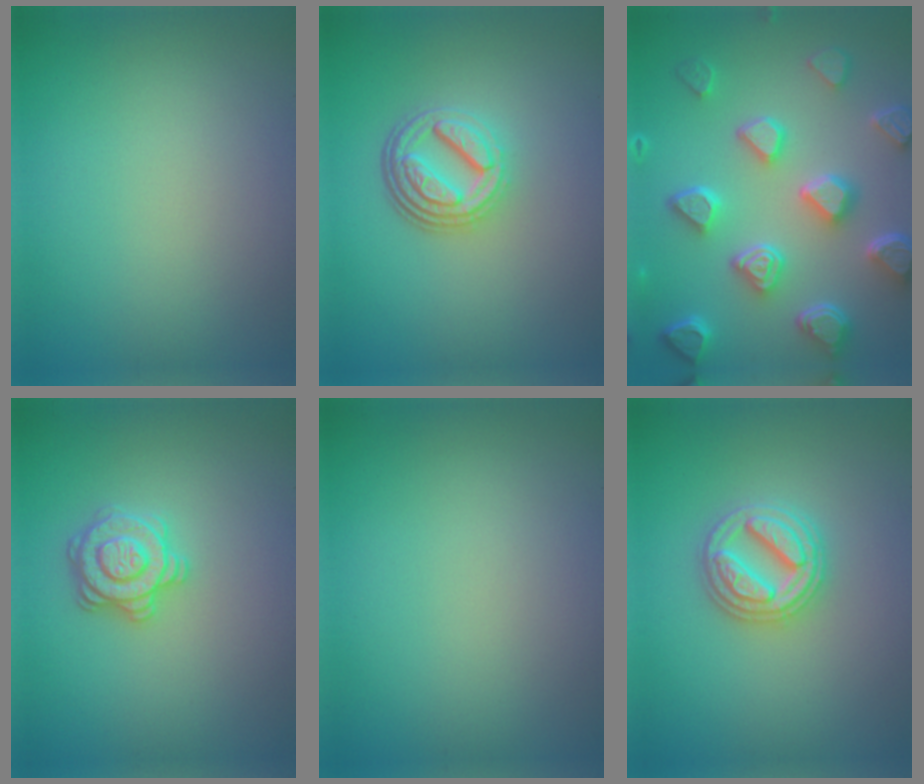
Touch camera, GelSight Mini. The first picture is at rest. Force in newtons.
{"total": 4.8, "press": 3.5, "slide": 3.3}
{"total": 7.5, "press": 6.0, "slide": 4.6}
{"total": 2.9, "press": 2.8, "slide": 0.4}
{"total": 0.0}
{"total": 4.4, "press": 4.3, "slide": 0.5}